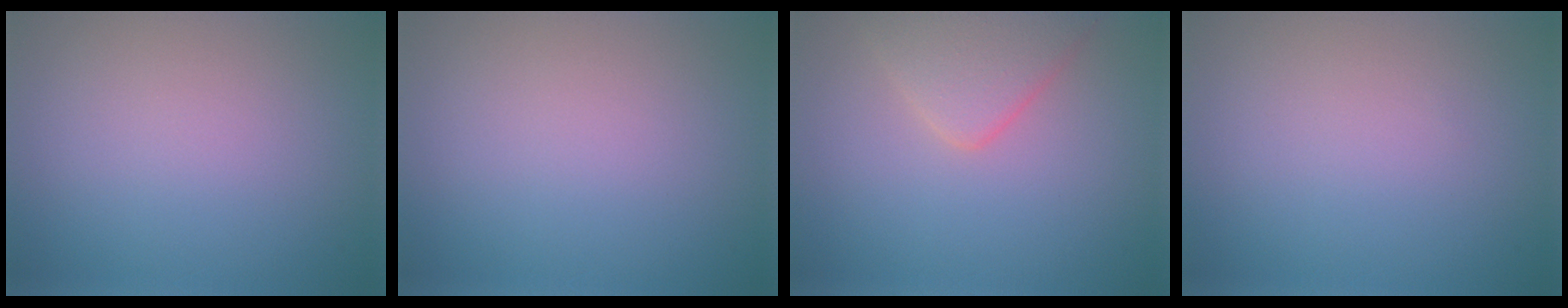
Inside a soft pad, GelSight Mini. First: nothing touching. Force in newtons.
{"total": 0.0}
{"total": 3.8, "press": 3.8, "slide": 0.2}
{"total": 0.0}